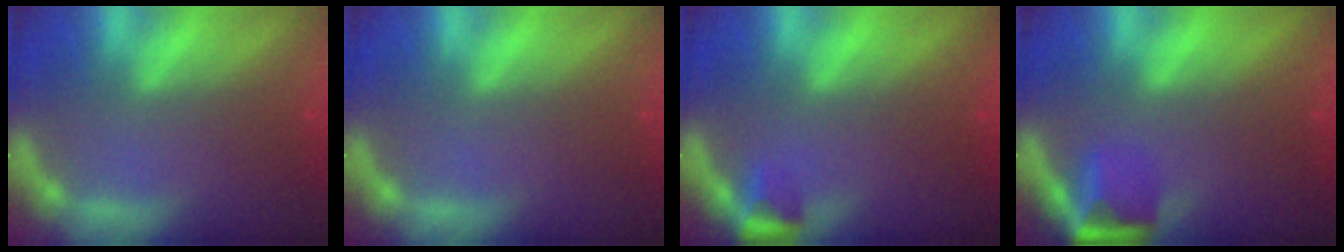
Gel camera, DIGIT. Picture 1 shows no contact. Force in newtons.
{"total": 0.0}
{"total": 1.9}
{"total": 3.9}